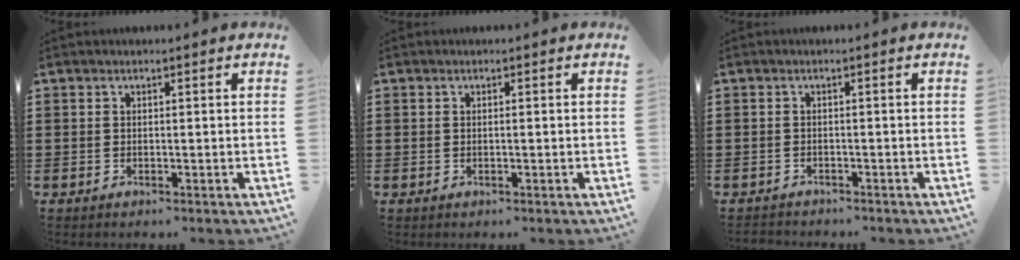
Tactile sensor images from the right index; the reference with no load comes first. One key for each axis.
{"total": 0.0}
{"total": 1.2, "fx": -1.2, "fy": 0.2, "fz": -0.1, "tx": -0.001, "ty": 0.003, "tz": -0.028}